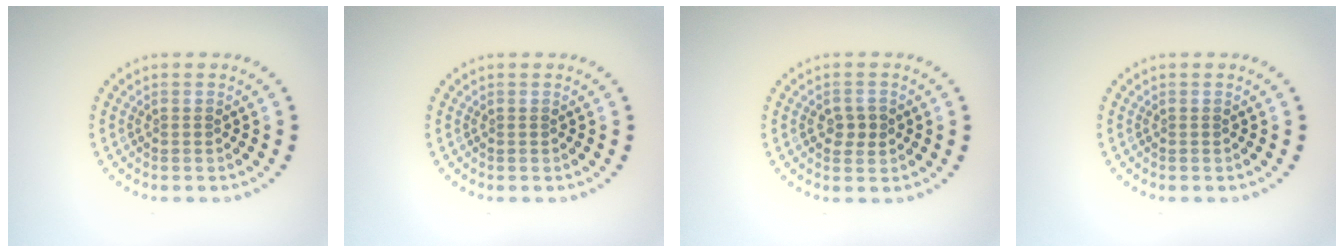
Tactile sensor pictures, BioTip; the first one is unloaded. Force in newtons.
{"total": 0.0}
{"total": 1.9, "press": 1.9, "slide": 0.3}
{"total": 0.0}